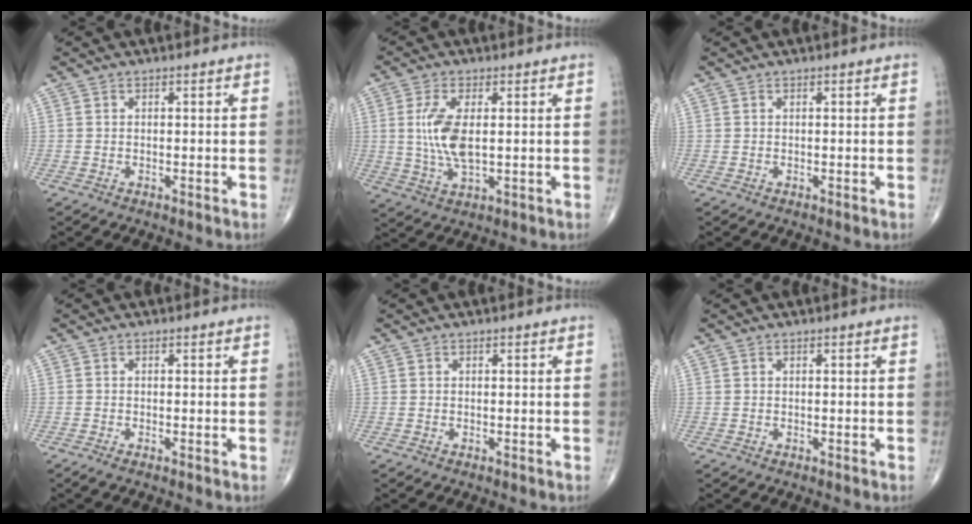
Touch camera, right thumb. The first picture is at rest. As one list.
[{"total": 8.4, "force": [0.9, 3.5, 7.6], "torque": [-0.167, -0.010, 0.023]}, {"total": 0.0}, {"total": 0.8, "force": [-0.5, 0.1, 0.6], "torque": [-0.022, -0.004, -0.014]}, {"total": 0.0}, {"total": 0.0}]